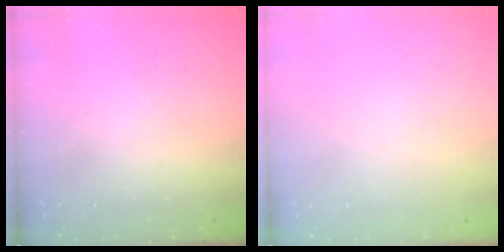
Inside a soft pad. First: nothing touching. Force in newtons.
{"total": 0.0}